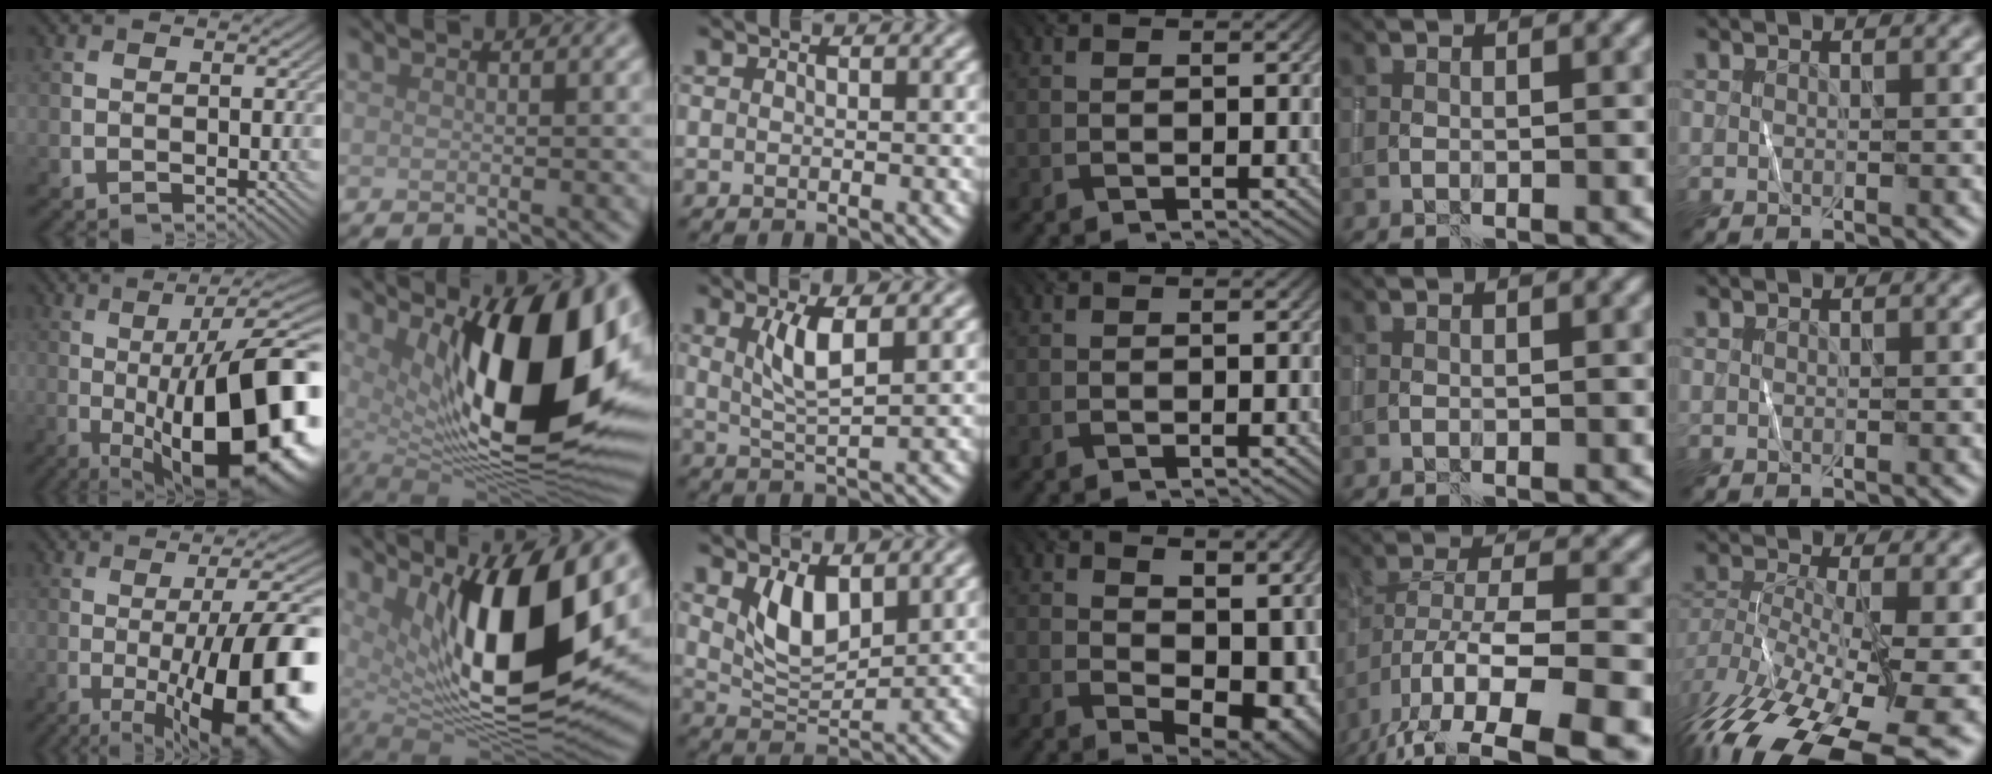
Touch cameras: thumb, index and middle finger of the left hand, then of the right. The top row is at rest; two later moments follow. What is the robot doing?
{"motion": "wrap", "object": "ribbon"}